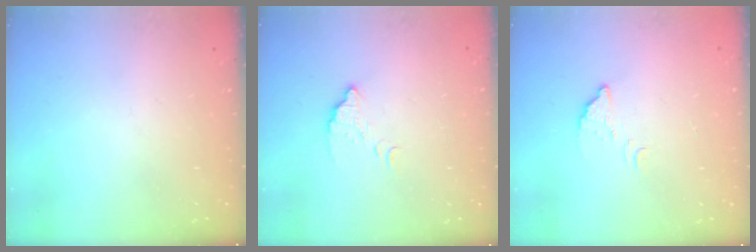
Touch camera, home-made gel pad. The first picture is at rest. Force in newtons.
{"total": 4.8, "press": 4.8, "slide": 0.3}
{"total": 4.2, "press": 4.1, "slide": 0.3}